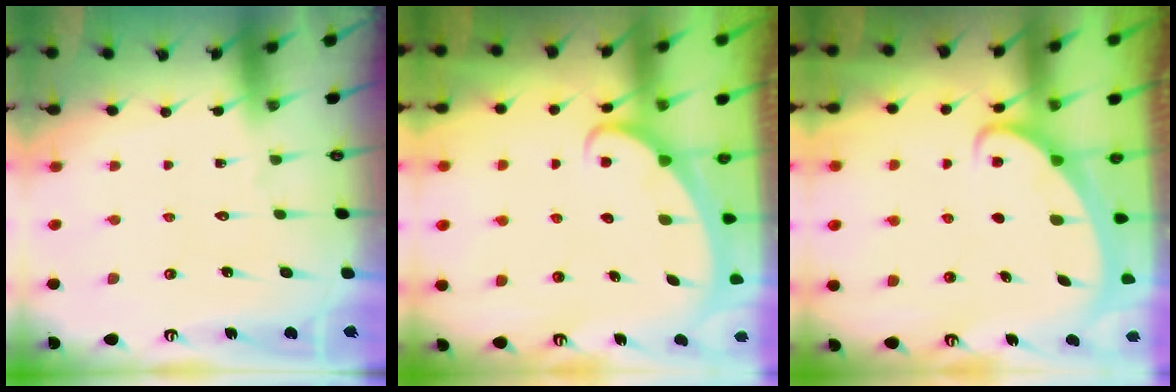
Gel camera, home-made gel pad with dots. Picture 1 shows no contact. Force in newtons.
{"total": 2.4, "press": 2.3, "slide": 0.3}
{"total": 2.0, "press": 2.0, "slide": 0.3}